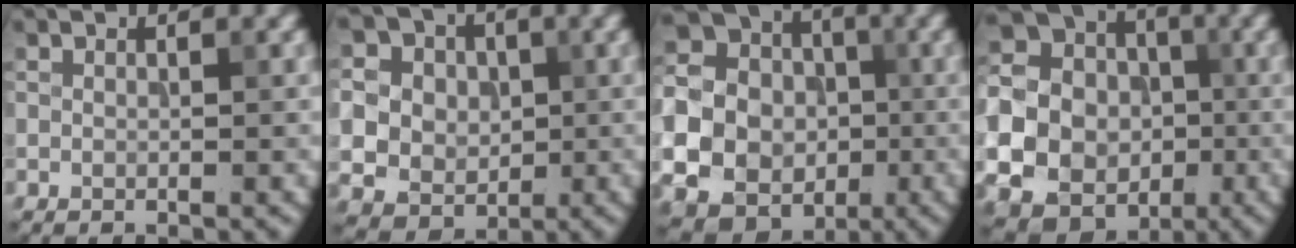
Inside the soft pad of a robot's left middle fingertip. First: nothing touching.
{"total": 10.4, "force": [1.3, 9.5, 3.9], "torque": [-0.109, 0.030, 0.015]}
{"total": 19.4, "force": [-3.2, 18.2, 5.8], "torque": [-0.178, -0.008, -0.090]}
{"total": 21.9, "force": [-3.7, 20.7, 6.1], "torque": [-0.185, -0.013, -0.101]}